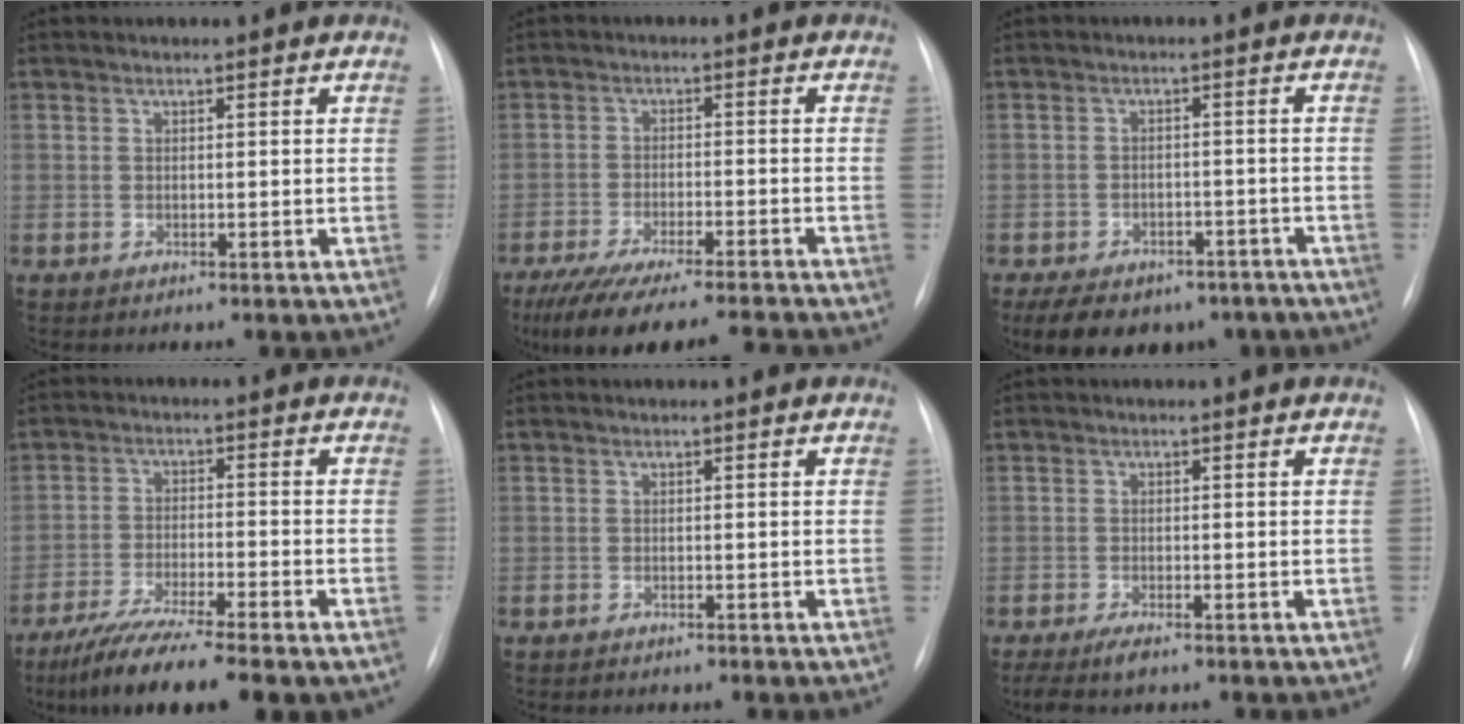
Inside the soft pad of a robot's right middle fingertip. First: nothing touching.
{"total": 16.4, "force": [-14.4, 1.1, 7.8], "torque": [-0.130, -0.032, -0.215]}
{"total": 14.6, "force": [-10.3, 8.1, 6.4], "torque": [-0.122, 0.001, -0.129]}
{"total": 10.3, "force": [-7.8, 0.4, 6.7], "torque": [-0.117, -0.031, -0.128]}
{"total": 0.0}
{"total": 3.1, "force": [-2.2, 0.7, 2.1], "torque": [-0.043, -0.009, -0.036]}